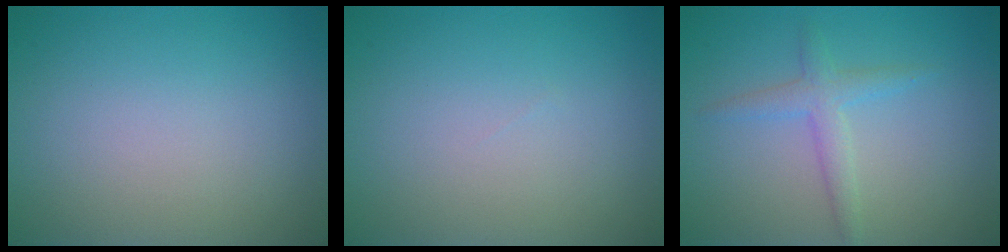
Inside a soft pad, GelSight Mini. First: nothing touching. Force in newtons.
{"total": 0.0}
{"total": 2.2, "press": 2.2, "slide": 0.1}